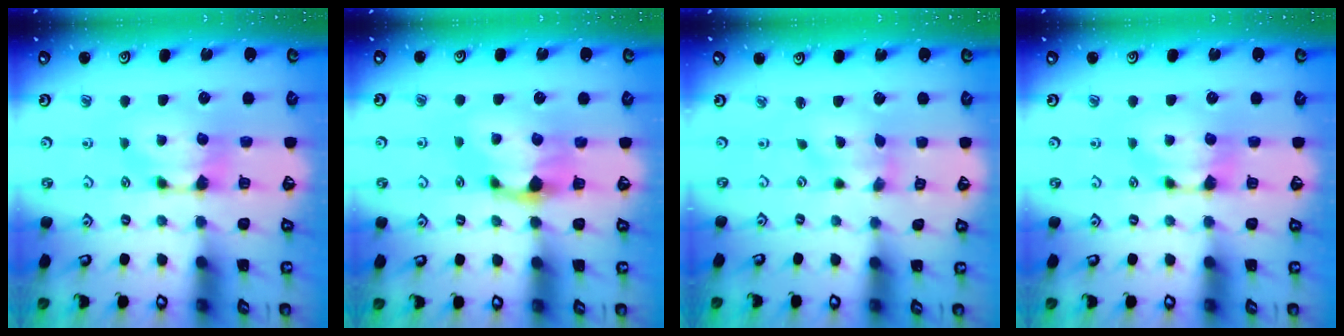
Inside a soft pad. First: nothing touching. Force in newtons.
{"total": 1.7, "press": 0.9, "slide": 1.4}
{"total": 1.3, "press": 0.3, "slide": 1.2}
{"total": 0.0}